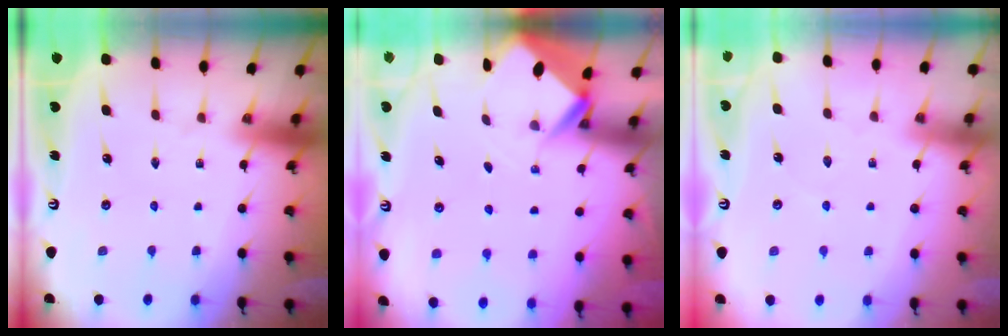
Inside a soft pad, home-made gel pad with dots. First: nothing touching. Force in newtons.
{"total": 2.7, "press": 2.7, "slide": 0.0}
{"total": 2.6, "press": 2.6, "slide": 0.4}